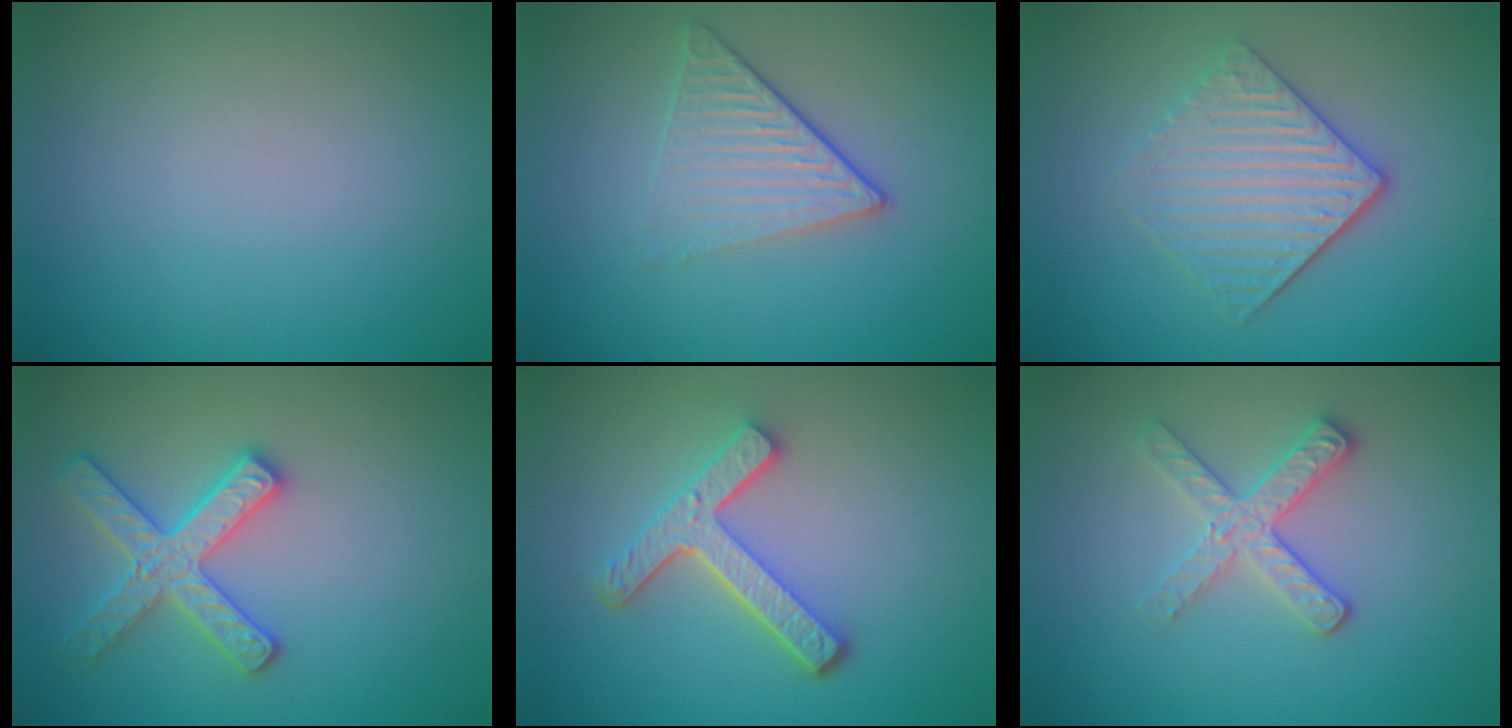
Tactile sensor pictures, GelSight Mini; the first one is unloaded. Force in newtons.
{"total": 3.7, "press": 2.7, "slide": 2.6}
{"total": 4.0, "press": 3.3, "slide": 2.3}
{"total": 3.6, "press": 3.5, "slide": 1.0}
{"total": 4.4, "press": 3.3, "slide": 2.9}
{"total": 2.7, "press": 2.6, "slide": 0.9}